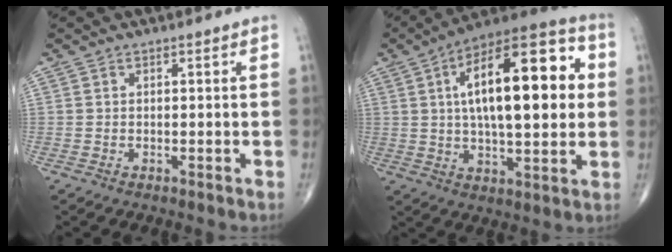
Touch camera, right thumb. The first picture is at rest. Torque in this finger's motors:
{"motor_torque": [-0.57, 2.51, 2.05, 0.48, 0.24]}